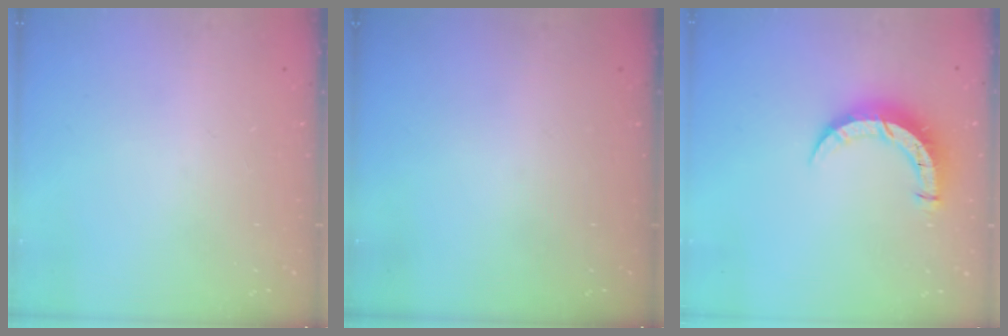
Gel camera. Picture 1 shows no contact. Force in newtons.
{"total": 0.0}
{"total": 8.2, "press": 8.2, "slide": 0.6}